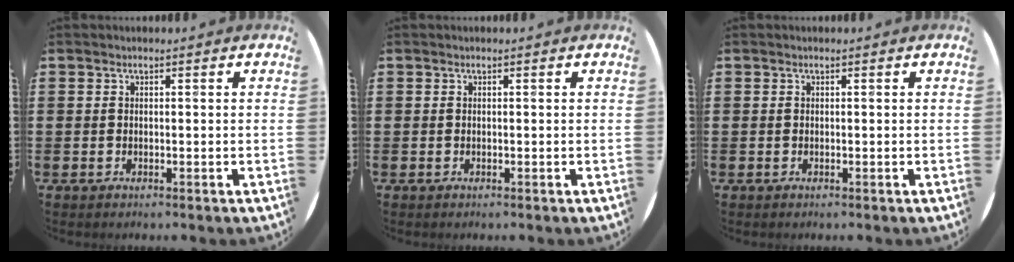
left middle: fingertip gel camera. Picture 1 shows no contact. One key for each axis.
{"total": 0.0}
{"total": 0.0}